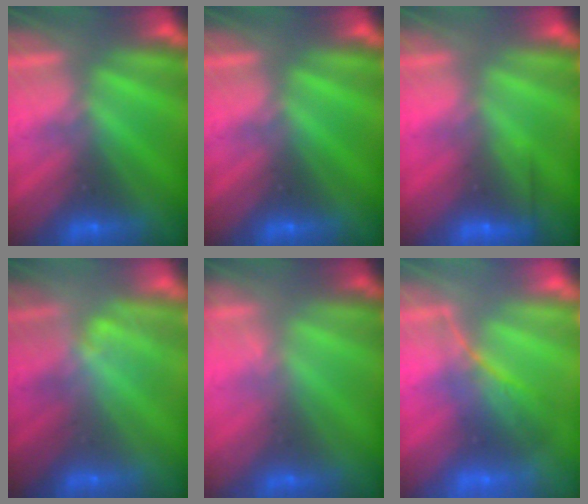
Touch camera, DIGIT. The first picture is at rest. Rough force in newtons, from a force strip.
{"total": 0.0}
{"total": 2.6}
{"total": 1.3}
{"total": 1.6}
{"total": 2.3}